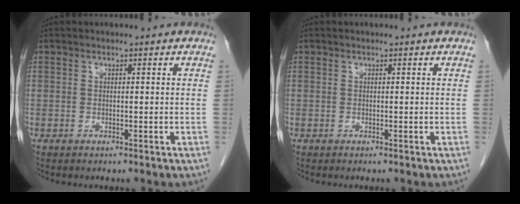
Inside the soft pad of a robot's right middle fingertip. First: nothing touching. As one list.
[{"total": 0.0}]